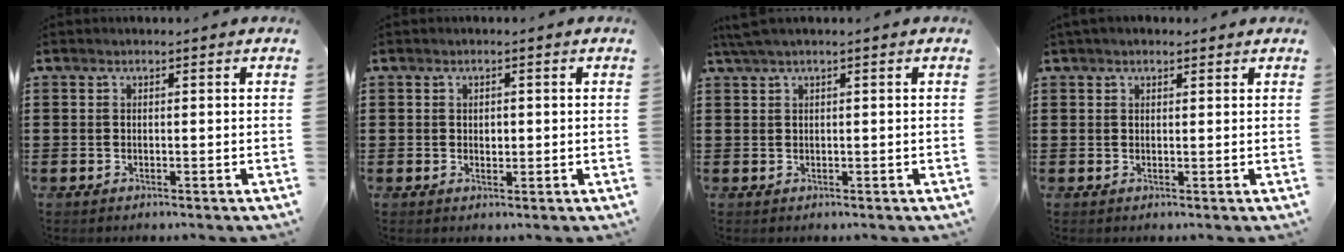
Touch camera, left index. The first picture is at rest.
{"total": 1.0, "force": [0.2, 0.7, 0.6], "torque": [-0.014, 0.006, 0.003]}
{"total": 1.4, "force": [0.5, -0.1, 1.2], "torque": [-0.022, -0.003, 0.011]}
{"total": 1.3, "force": [1.0, 0.5, 0.5], "torque": [-0.012, 0.004, 0.019]}